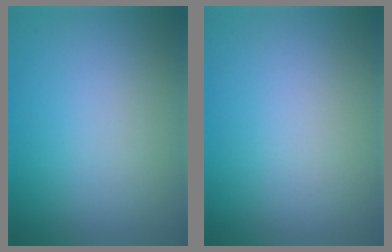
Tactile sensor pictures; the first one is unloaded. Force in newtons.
{"total": 0.0}